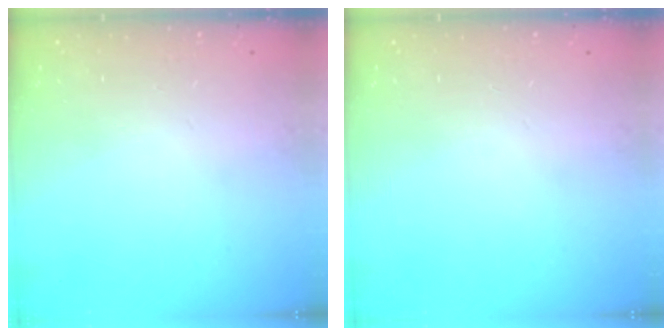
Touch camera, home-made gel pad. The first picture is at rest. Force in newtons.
{"total": 0.0}